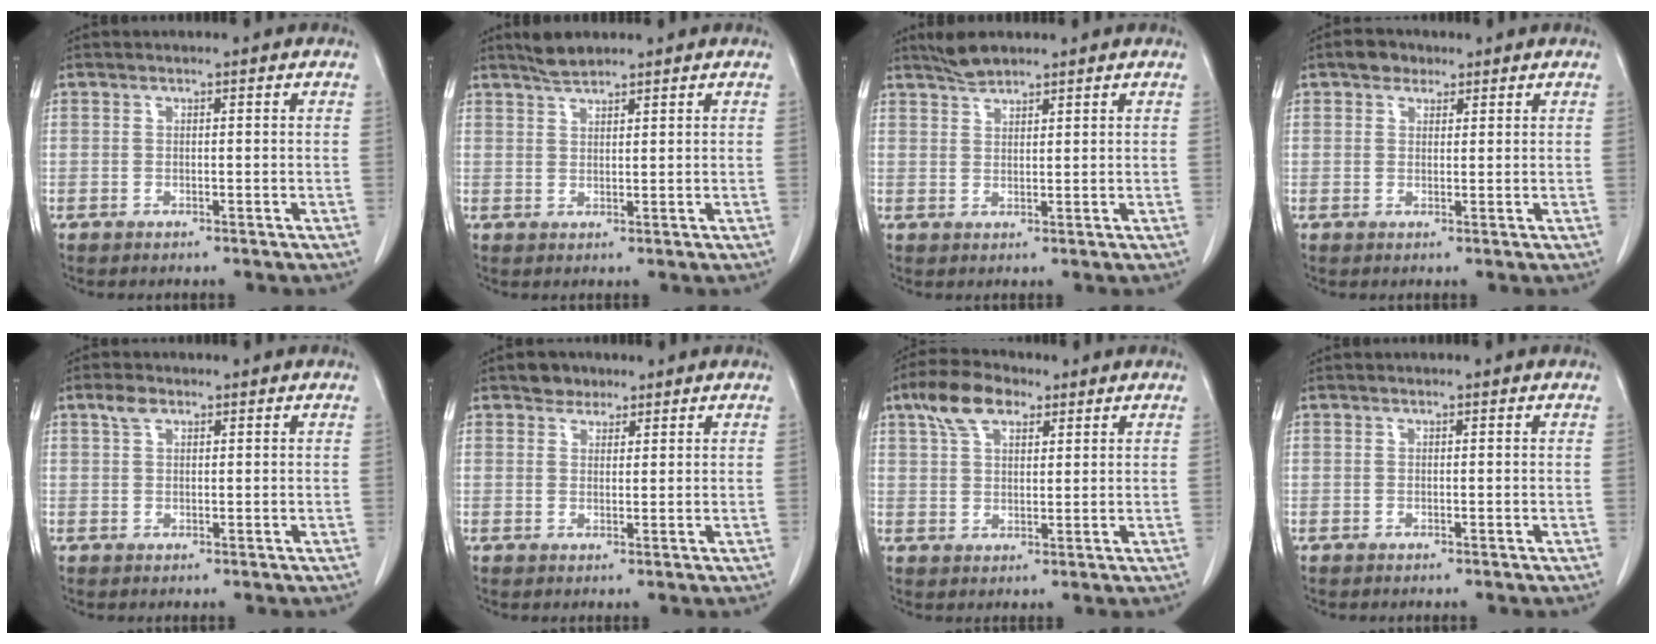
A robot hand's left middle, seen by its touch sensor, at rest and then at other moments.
{"total": 2.9, "force": [2.7, 0.3, 1.0], "torque": [-0.024, 0.004, 0.051]}
{"total": 3.2, "force": [3.0, 0.5, 1.0], "torque": [-0.024, 0.005, 0.057]}
{"total": 2.7, "force": [1.8, 1.8, 0.9], "torque": [-0.016, 0.009, 0.026]}
{"total": 2.0, "force": [1.3, 1.0, 1.2], "torque": [-0.028, 0.008, 0.026]}
{"total": 2.6, "force": [2.0, 1.7, 0.4], "torque": [-0.006, 0.004, 0.030]}
{"total": 7.4, "force": [4.4, 3.6, 4.8], "torque": [-0.096, 0.023, 0.082]}
{"total": 0.0}